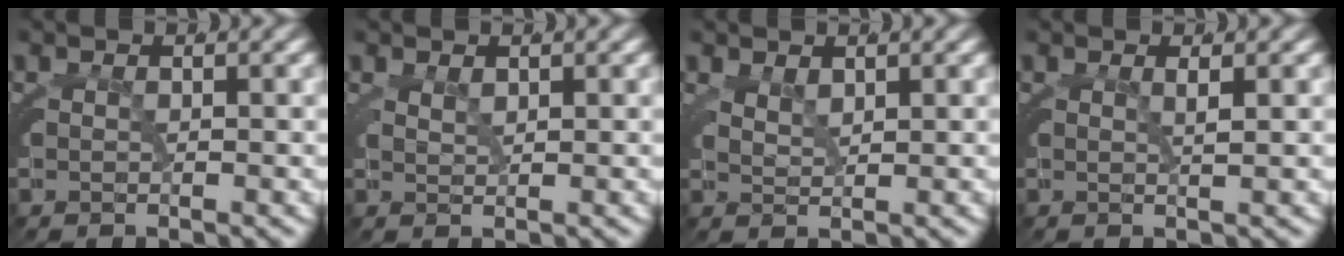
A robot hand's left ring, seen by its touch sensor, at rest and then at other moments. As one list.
[{"total": 0.6, "force": [0.5, 0.1, -0.2], "torque": [0.003, -0.001, 0.010]}, {"total": 1.1, "force": [0.8, 0.7, 0.0], "torque": [-0.006, -0.004, 0.015]}, {"total": 0.9, "force": [0.3, -0.7, 0.3], "torque": [0.003, -0.003, 0.009]}]